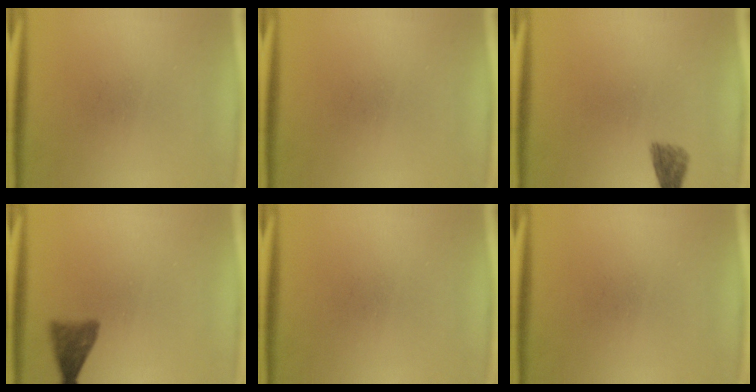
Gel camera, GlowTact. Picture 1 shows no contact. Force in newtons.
{"total": 0.0}
{"total": 2.4}
{"total": 3.5}
{"total": 0.0}
{"total": 0.0}